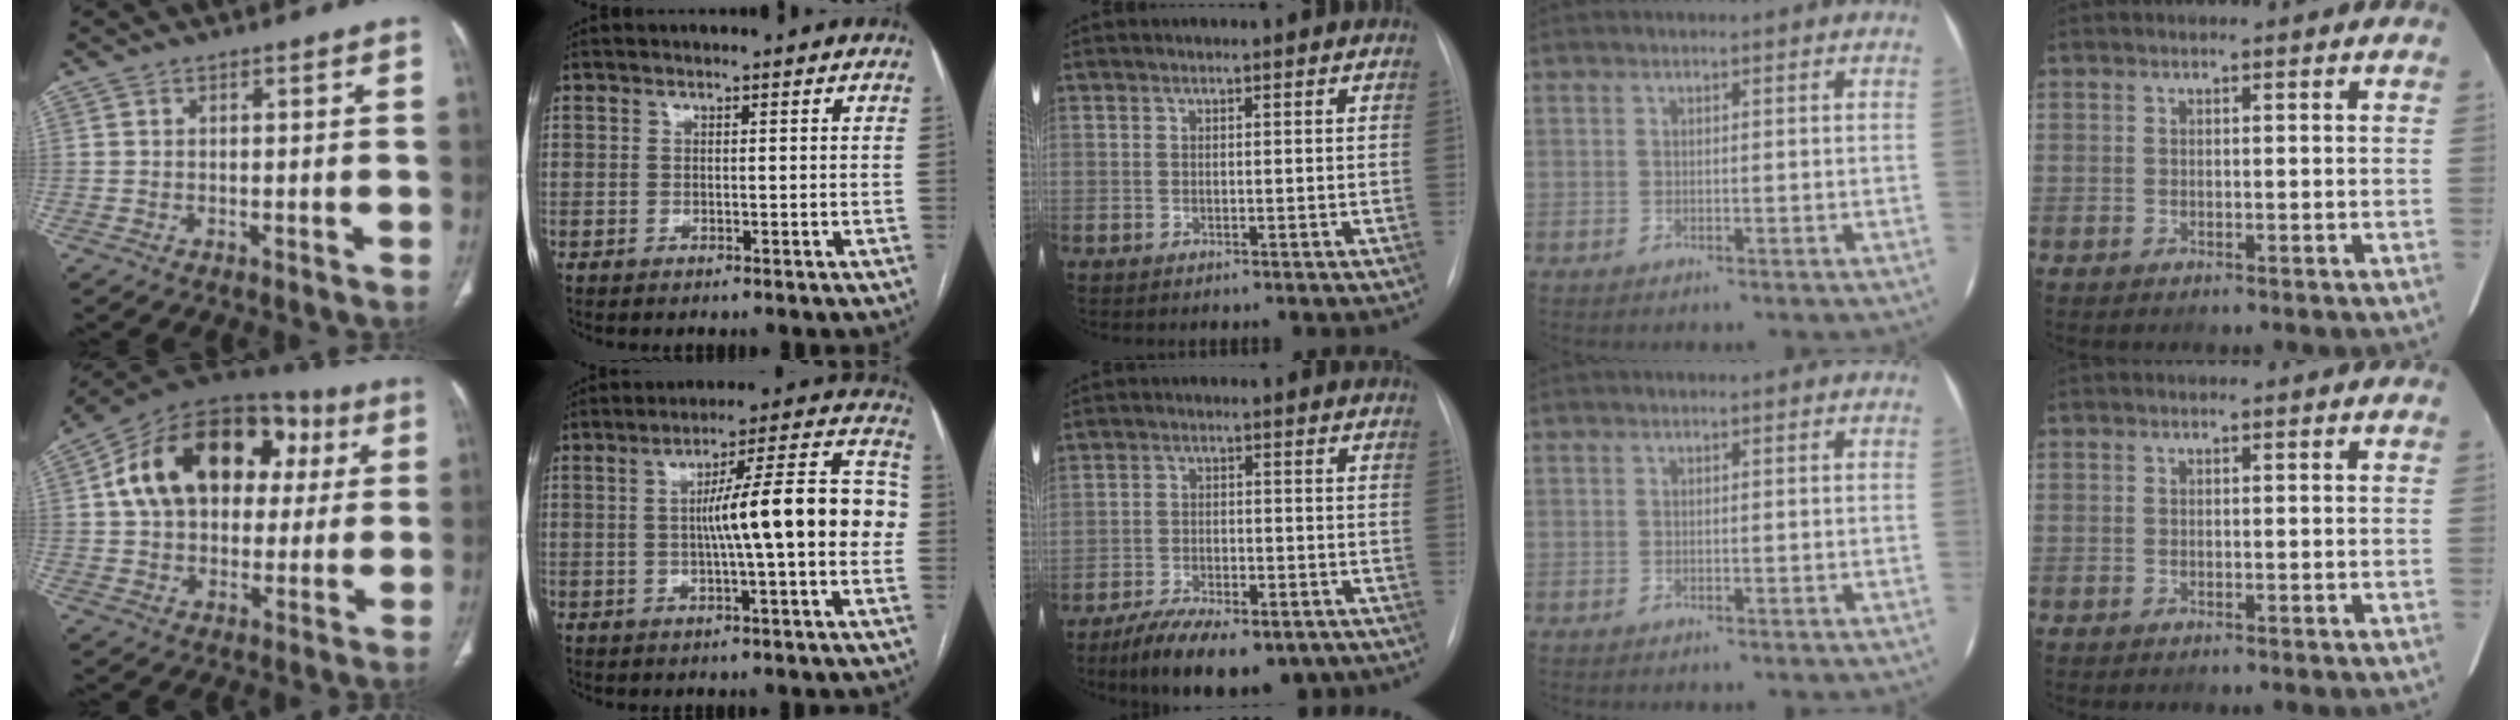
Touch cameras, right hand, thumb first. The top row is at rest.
{"thumb": {"total": 23.9, "force": [5.2, 16.2, 16.7], "torque": [-0.243, 0.036, 0.078]}, "index": {"total": 14.7, "force": [-0.2, 1.5, 14.7], "torque": [-0.205, 0.037, -0.006]}, "middle": {"total": 14.1, "force": [-10.3, 5.8, 7.7], "torque": [-0.117, 0.006, -0.155]}}